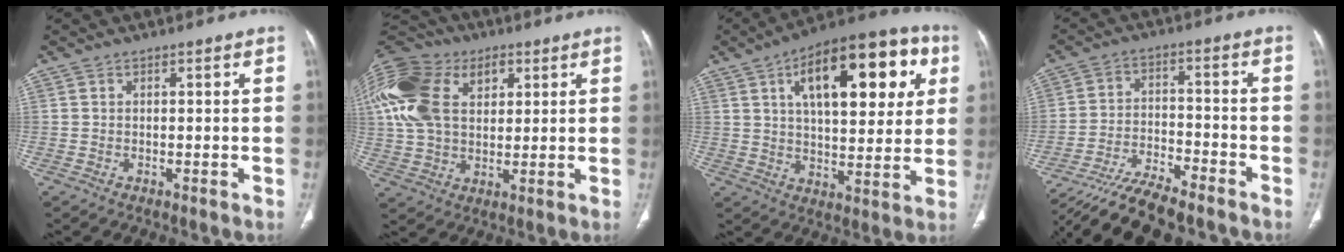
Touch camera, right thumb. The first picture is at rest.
{"total": 22.9, "force": [7.4, 15.3, 15.4], "torque": [-0.328, 0.032, 0.133]}
{"total": 24.3, "force": [8.5, 11.0, 20.0], "torque": [-0.256, 0.007, 0.123]}
{"total": 14.6, "force": [-13.1, 2.5, 5.9], "torque": [-0.112, 0.051, -0.220]}